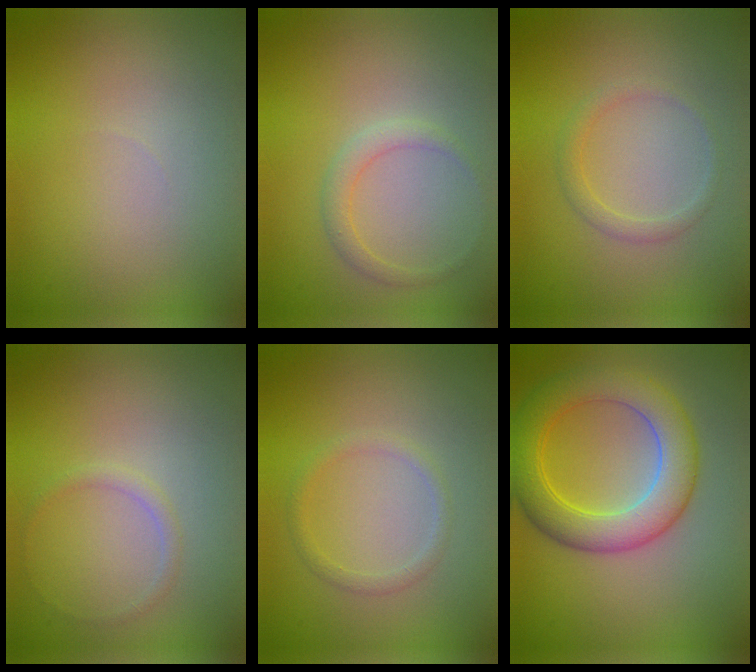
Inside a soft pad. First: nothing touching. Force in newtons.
{"total": 1.5, "press": 1.5, "slide": 0.0}
{"total": 1.3, "press": 1.3, "slide": 0.1}
{"total": 0.8, "press": 0.8, "slide": 0.0}
{"total": 1.2, "press": 1.2, "slide": 0.1}
{"total": 6.3, "press": 6.3, "slide": 0.1}